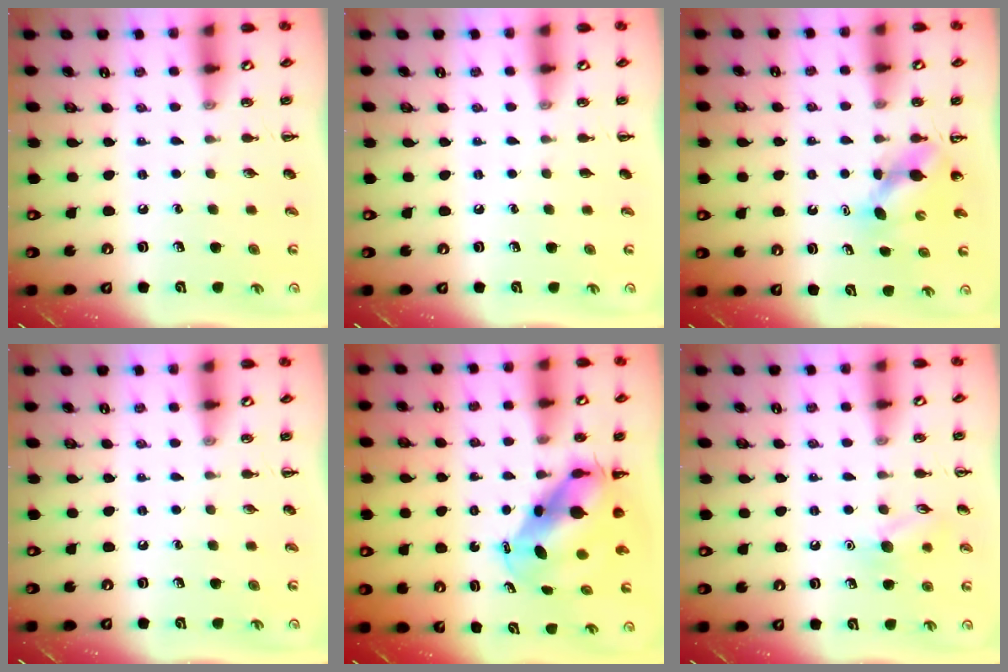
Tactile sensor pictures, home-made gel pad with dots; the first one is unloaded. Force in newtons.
{"total": 0.0}
{"total": 4.5, "press": 4.4, "slide": 0.6}
{"total": 0.0}
{"total": 7.6, "press": 7.1, "slide": 2.5}
{"total": 8.5, "press": 8.4, "slide": 1.4}